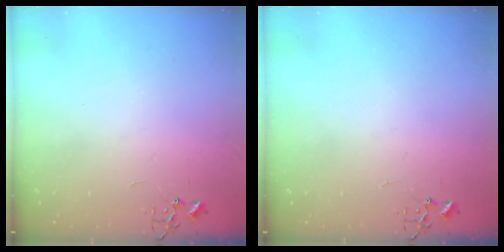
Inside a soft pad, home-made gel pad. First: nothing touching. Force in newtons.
{"total": 0.0}